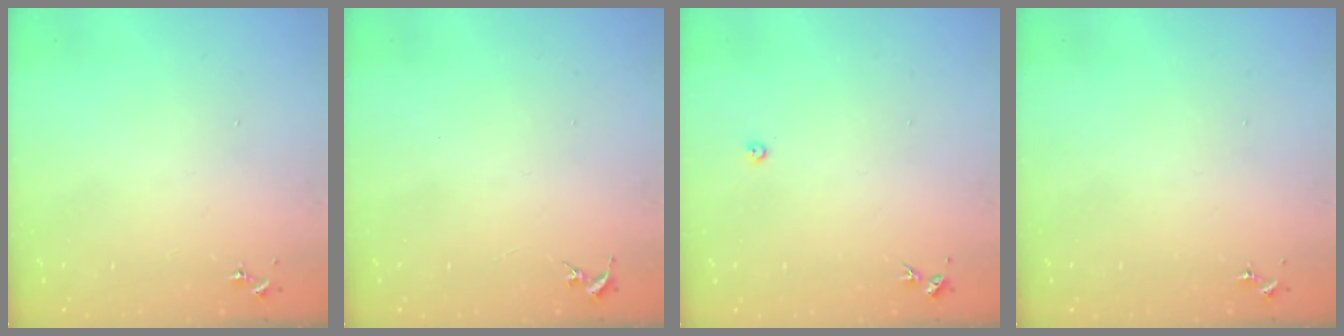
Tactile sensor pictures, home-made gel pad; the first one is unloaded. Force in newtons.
{"total": 0.0}
{"total": 2.2, "press": 2.2, "slide": 0.3}
{"total": 0.0}